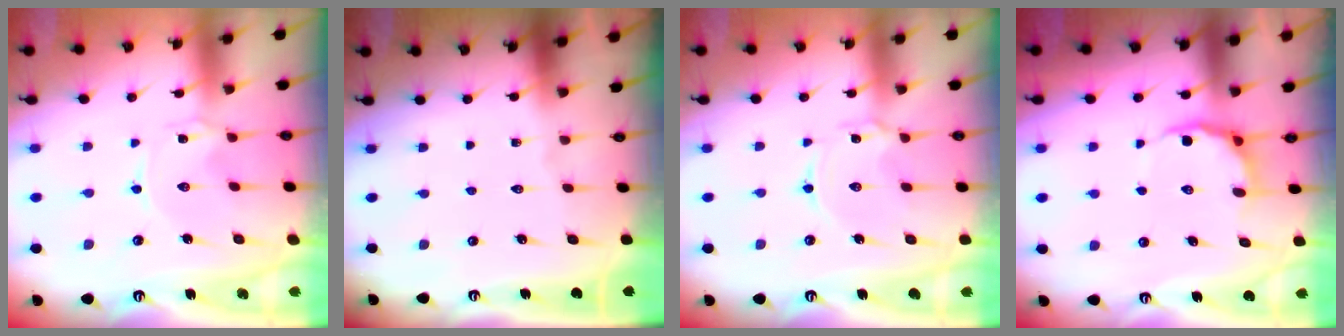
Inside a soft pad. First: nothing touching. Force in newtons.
{"total": 0.0}
{"total": 2.2, "press": 2.2, "slide": 0.3}
{"total": 7.7, "press": 7.2, "slide": 2.6}